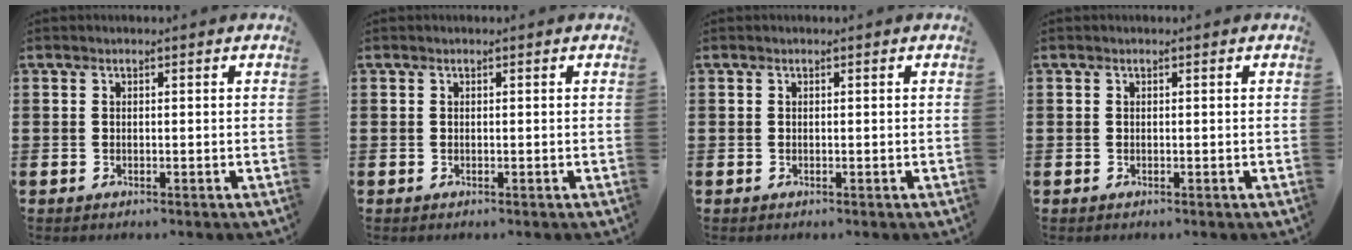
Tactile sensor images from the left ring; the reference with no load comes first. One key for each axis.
{"total": 0.0}
{"total": 0.0}
{"total": 0.0}